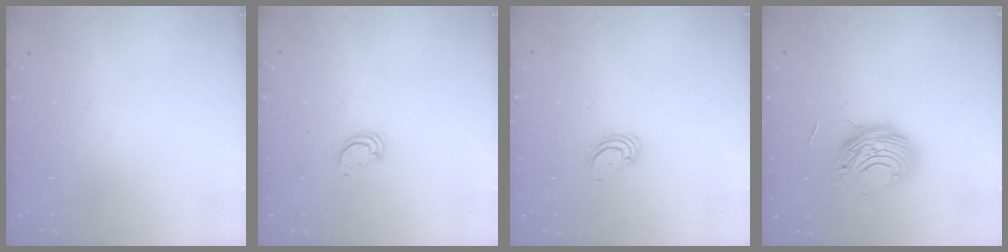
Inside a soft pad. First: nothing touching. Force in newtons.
{"total": 3.5, "press": 3.5, "slide": 0.3}
{"total": 3.4, "press": 3.4, "slide": 0.1}
{"total": 10.0, "press": 10.0, "slide": 0.8}